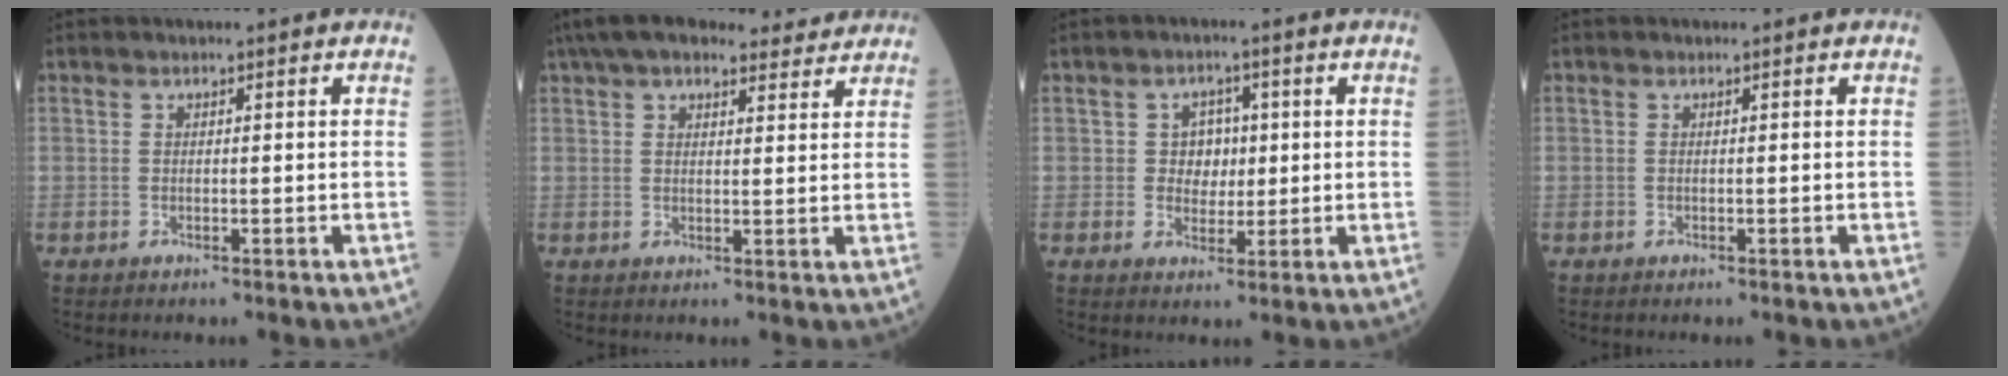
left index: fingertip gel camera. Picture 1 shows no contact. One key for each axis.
{"total": 14.7, "fx": 12.7, "fy": 4.1, "fz": 6.1, "tx": -0.099, "ty": 0.054, "tz": 0.181}
{"total": 3.7, "fx": 0.5, "fy": 3.2, "fz": 1.7, "tx": -0.023, "ty": 0.009, "tz": 0.008}
{"total": 0.0}